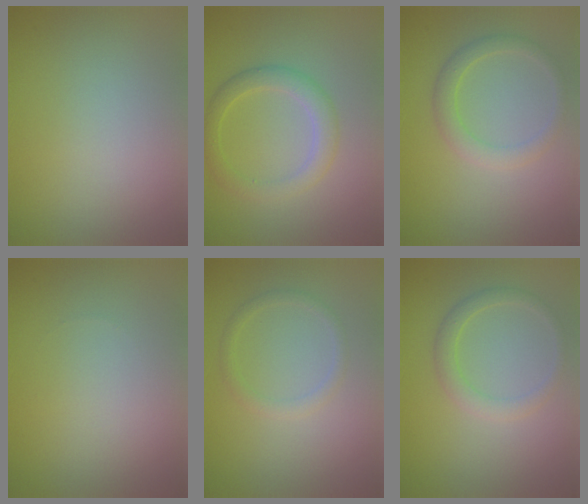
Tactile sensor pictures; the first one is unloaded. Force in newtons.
{"total": 2.8, "press": 2.8, "slide": 0.0}
{"total": 2.1, "press": 2.1, "slide": 0.1}
{"total": 0.0}
{"total": 1.3, "press": 1.3, "slide": 0.1}
{"total": 1.8, "press": 1.8, "slide": 0.0}